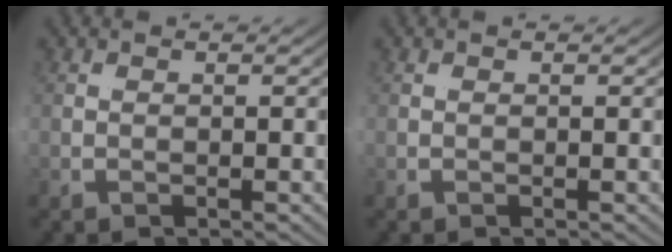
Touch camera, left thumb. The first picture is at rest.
{"total": 0.0}